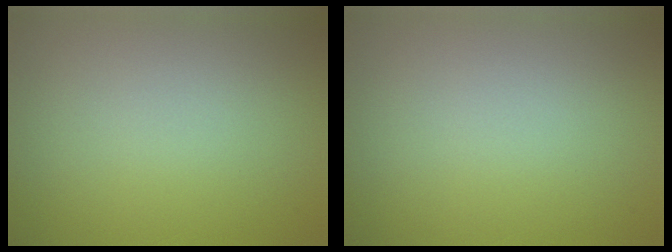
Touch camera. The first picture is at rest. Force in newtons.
{"total": 0.0}